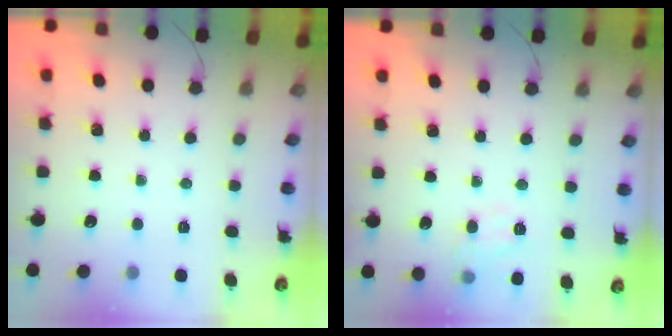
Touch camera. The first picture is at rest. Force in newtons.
{"total": 8.7, "press": 8.5, "slide": 1.4}